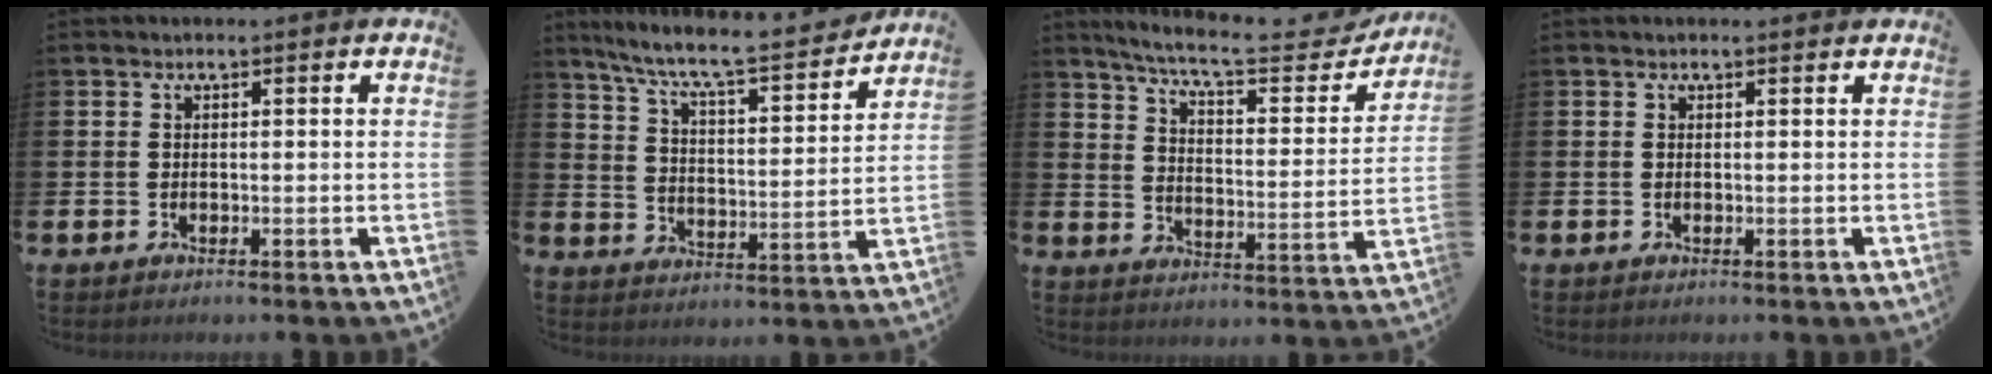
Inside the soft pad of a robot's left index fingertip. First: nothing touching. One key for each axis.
{"total": 8.5, "fx": 7.7, "fy": 0.6, "fz": 3.4, "tx": -0.091, "ty": -0.059, "tz": 0.128}
{"total": 8.5, "fx": 7.7, "fy": 1.3, "fz": 3.4, "tx": -0.084, "ty": -0.055, "tz": 0.127}
{"total": 0.0}